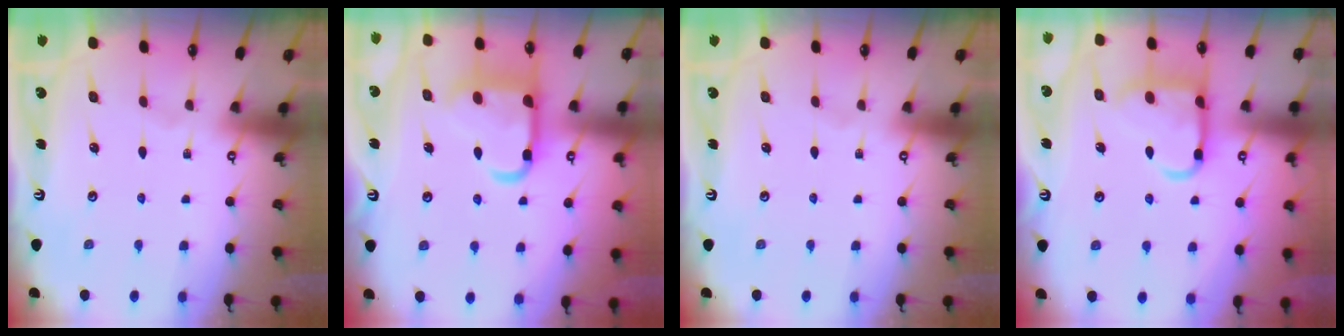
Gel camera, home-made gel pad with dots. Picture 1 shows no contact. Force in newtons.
{"total": 16.3, "press": 16.2, "slide": 1.4}
{"total": 0.0}
{"total": 13.2, "press": 13.1, "slide": 1.3}